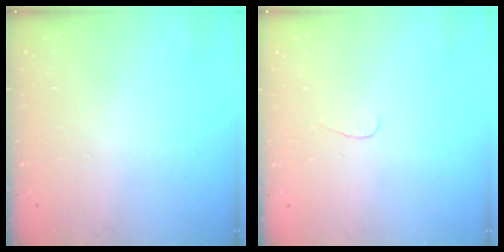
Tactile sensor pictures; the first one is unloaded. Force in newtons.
{"total": 2.8, "press": 2.7, "slide": 0.3}